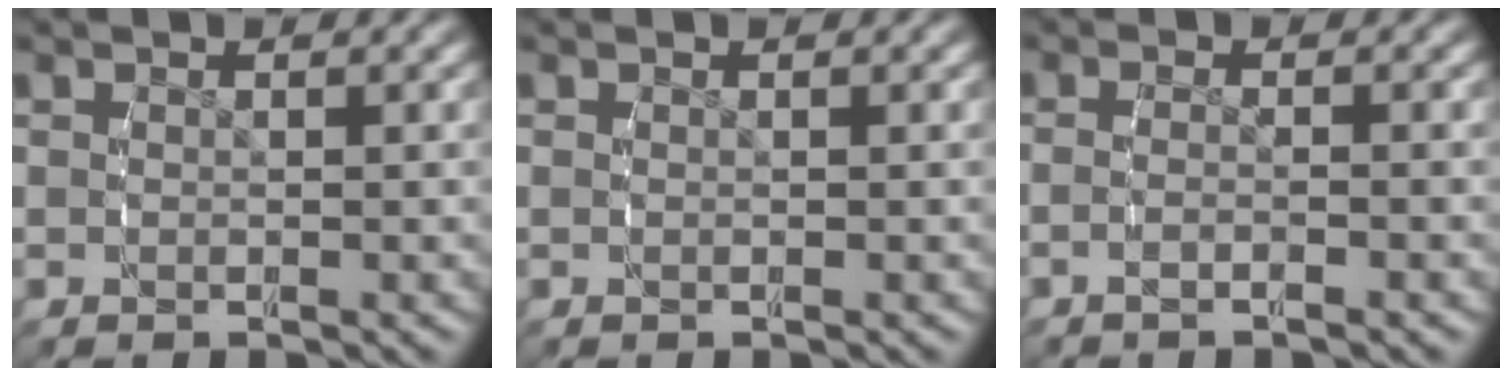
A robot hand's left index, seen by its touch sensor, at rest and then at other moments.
{"total": 0.0}
{"total": 1.7, "force": [-1.1, -0.2, 1.3], "torque": [-0.031, -0.002, -0.019]}